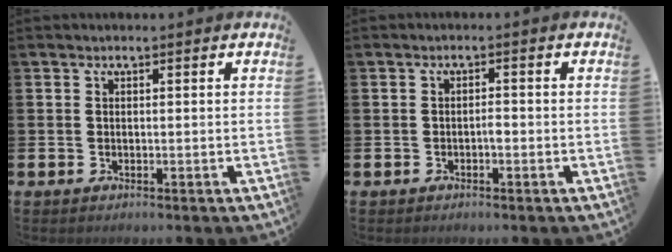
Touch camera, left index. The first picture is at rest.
{"total": 0.9, "force": [-0.4, 0.4, 0.7], "torque": [-0.007, -0.005, -0.010]}